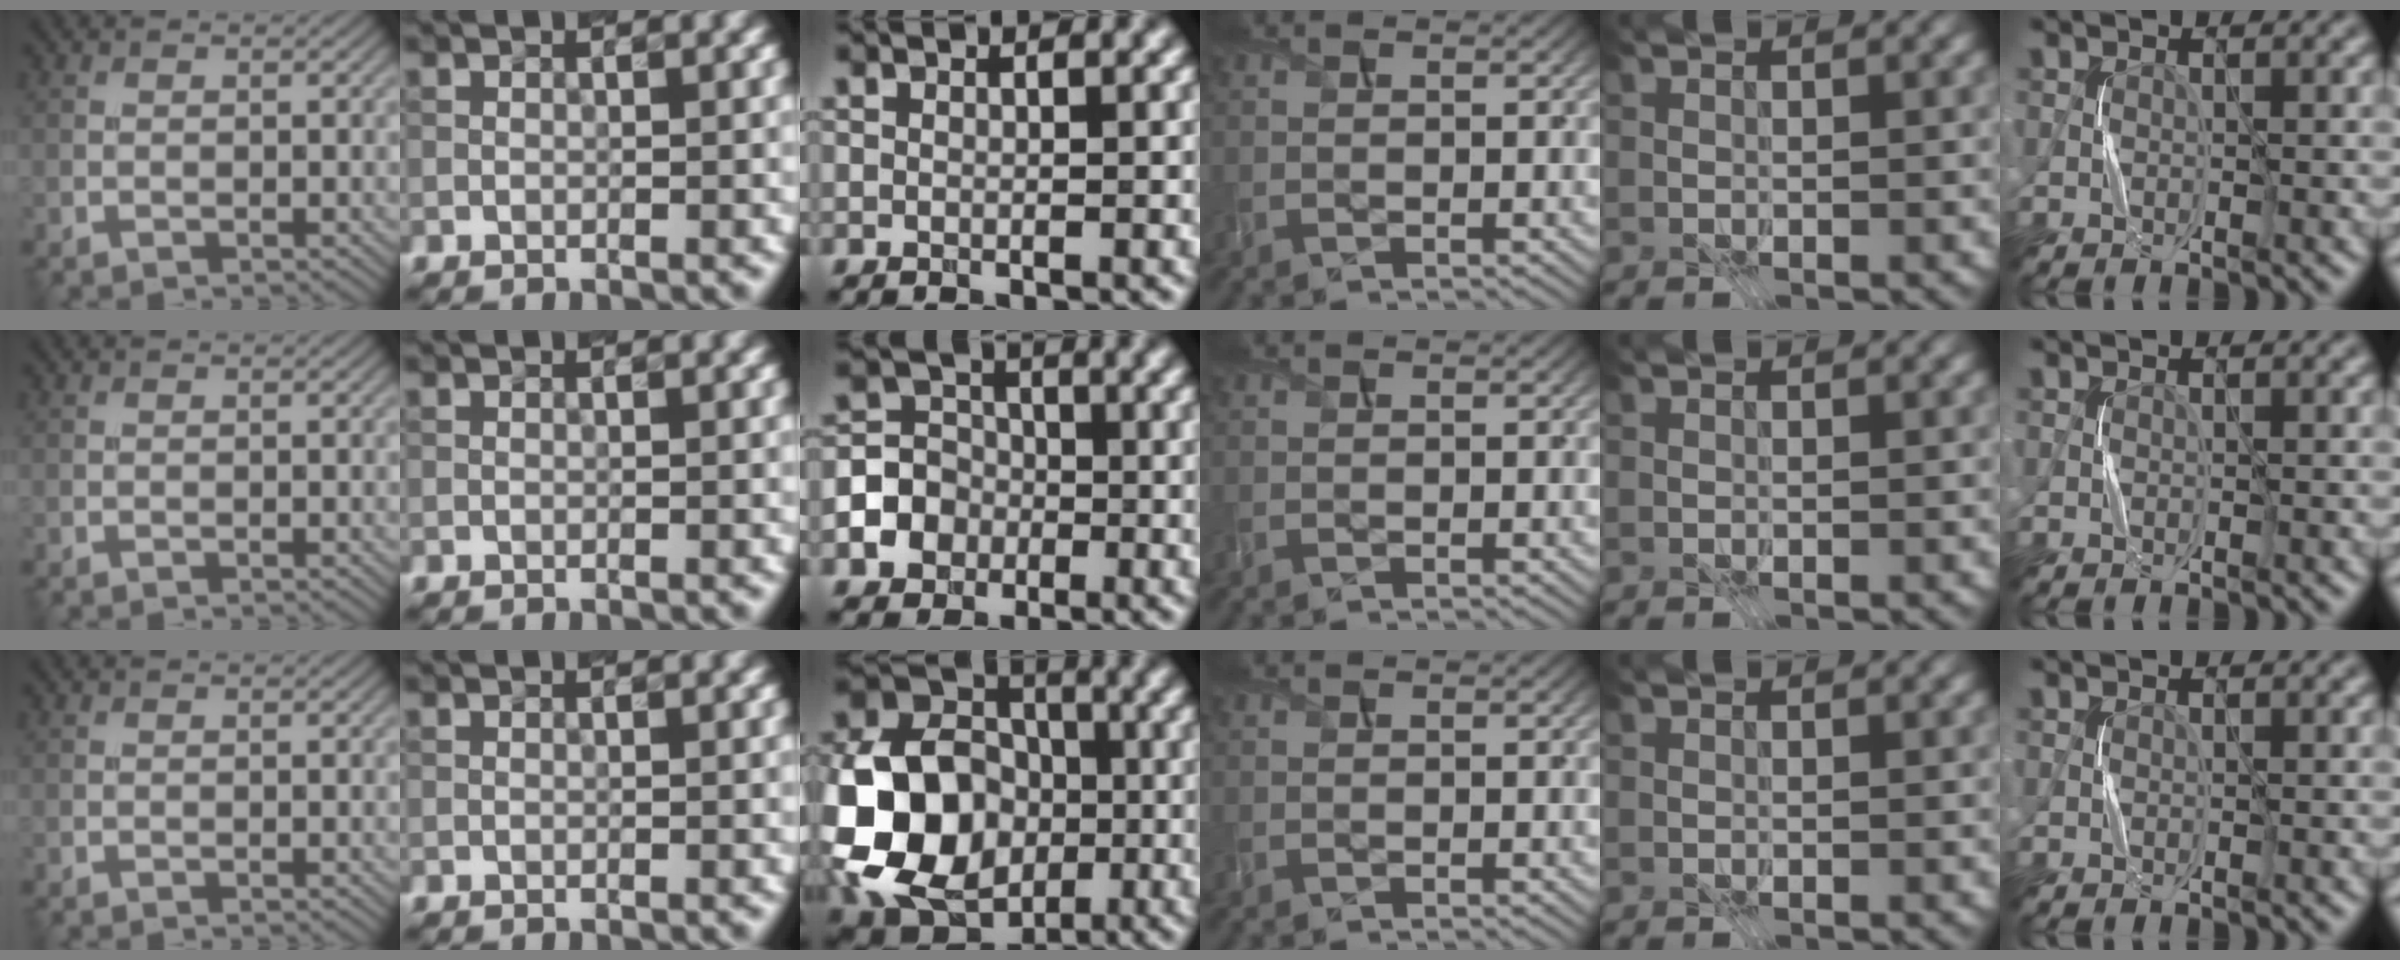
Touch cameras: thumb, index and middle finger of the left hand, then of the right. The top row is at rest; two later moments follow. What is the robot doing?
{"motion": "press", "object": "stapler"}